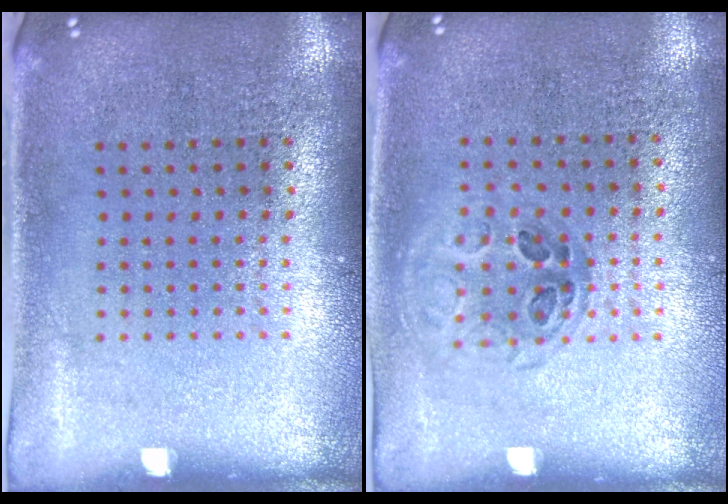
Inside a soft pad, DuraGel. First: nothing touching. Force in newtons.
{"total": 0.9, "press": 0.8, "slide": 0.4}